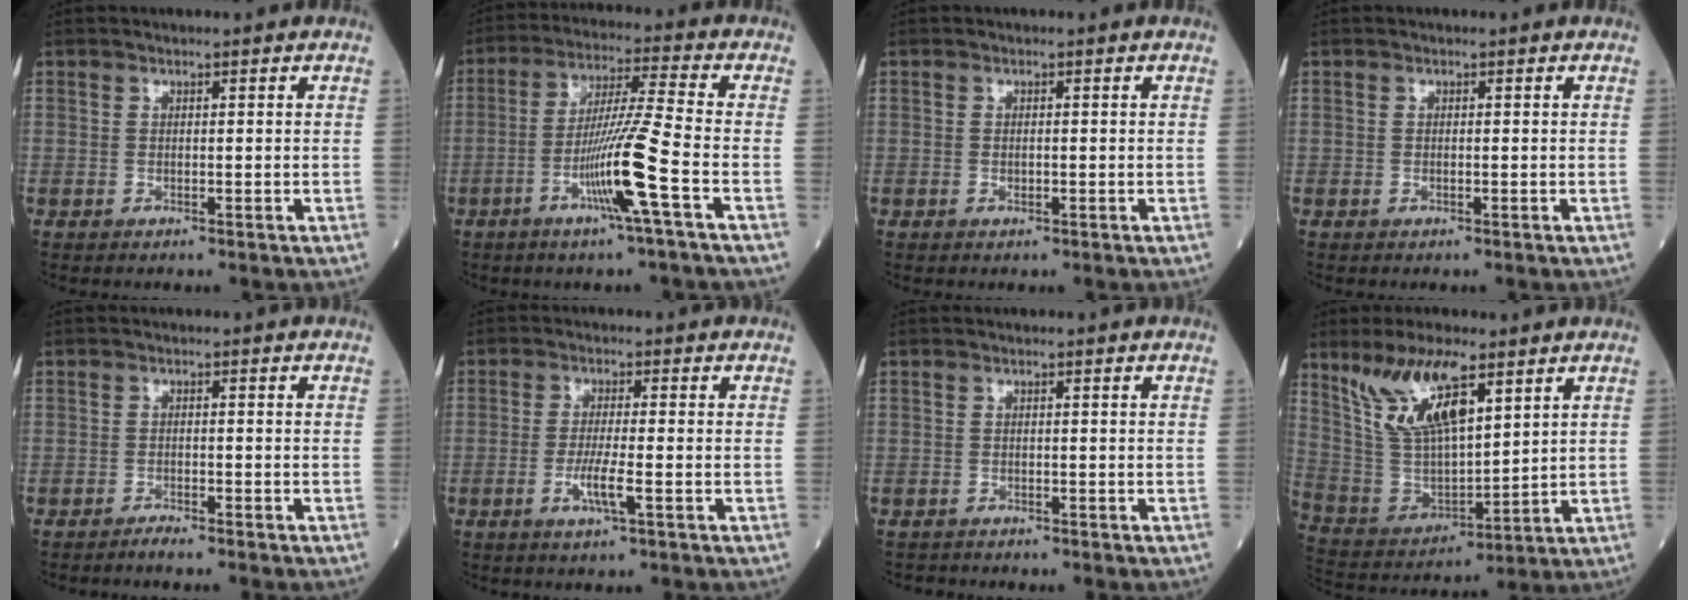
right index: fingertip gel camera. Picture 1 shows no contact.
{"total": 10.8, "force": [-4.1, -1.7, 9.8], "torque": [-0.190, -0.007, -0.079]}
{"total": 0.8, "force": [-0.2, 0.3, 0.7], "torque": [-0.015, -0.001, -0.002]}
{"total": 0.0}
{"total": 1.7, "force": [-1.6, -0.1, 0.6], "torque": [-0.012, 0.000, -0.026]}
{"total": 4.4, "force": [-1.5, 0.0, 4.1], "torque": [-0.081, -0.008, -0.030]}
{"total": 1.1, "force": [-1.1, 0.2, -0.3], "torque": [0.000, -0.003, -0.021]}
{"total": 13.9, "force": [8.2, 4.1, 10.5], "torque": [-0.213, 0.008, 0.167]}